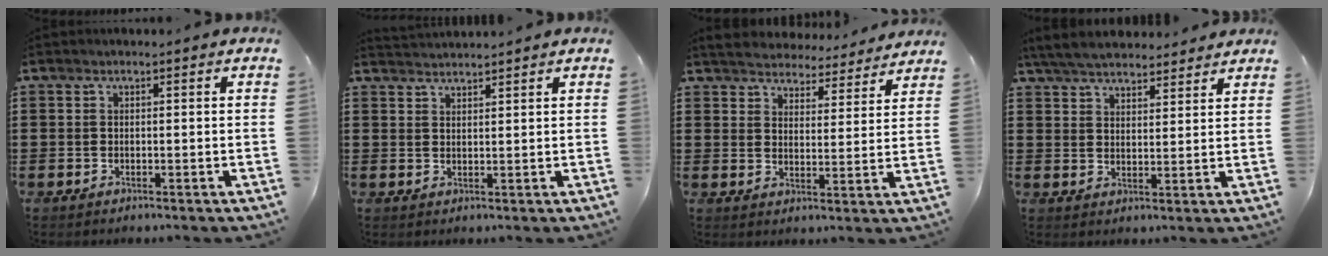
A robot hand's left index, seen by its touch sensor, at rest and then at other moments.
{"total": 1.9, "force": [1.9, -0.2, -0.1], "torque": [-0.003, -0.001, 0.037]}
{"total": 4.7, "force": [4.7, 0.3, 0.0], "torque": [-0.027, -0.035, 0.081]}
{"total": 5.4, "force": [5.1, 1.1, 1.4], "torque": [-0.044, -0.013, 0.095]}